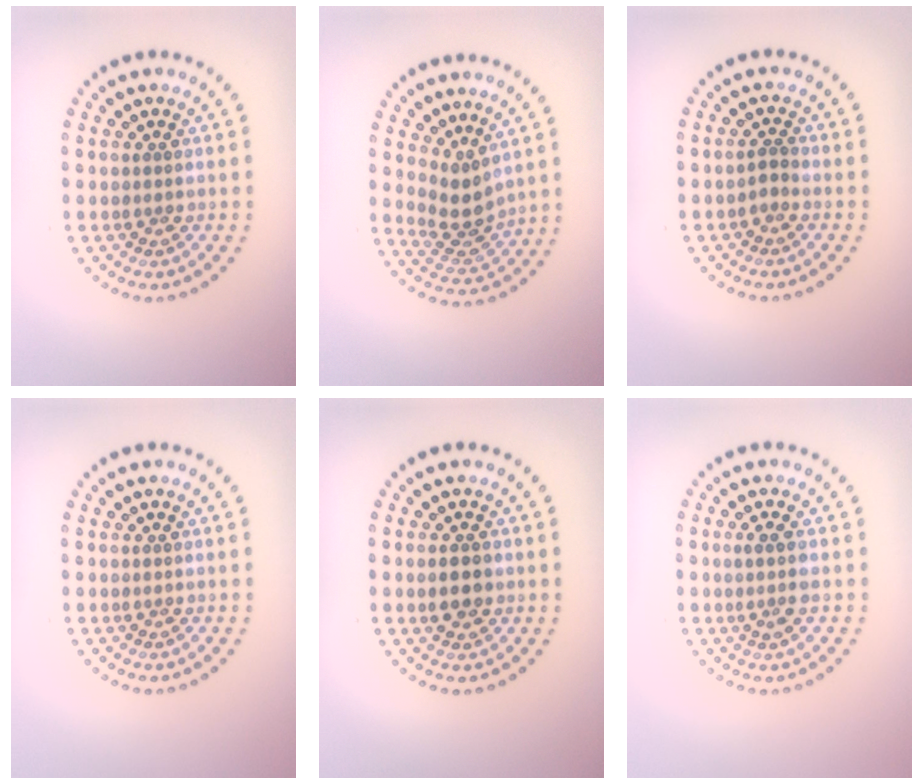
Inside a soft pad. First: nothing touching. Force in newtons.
{"total": 2.9, "press": 2.3, "slide": 1.8}
{"total": 0.9, "press": 0.8, "slide": 0.5}
{"total": 0.0}
{"total": 2.6, "press": 2.6, "slide": 0.2}
{"total": 1.4, "press": 1.3, "slide": 0.7}